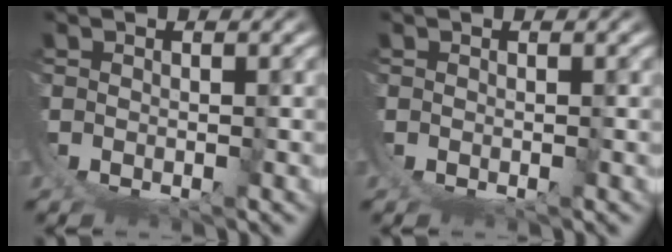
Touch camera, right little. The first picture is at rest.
{"total": 0.0}